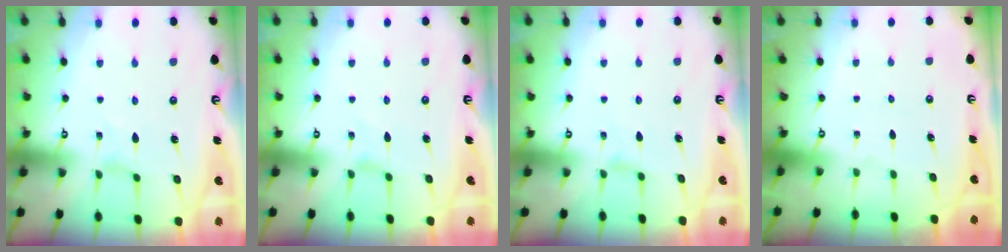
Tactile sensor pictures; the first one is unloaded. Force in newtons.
{"total": 0.0}
{"total": 1.1, "press": 1.1, "slide": 0.3}
{"total": 0.0}